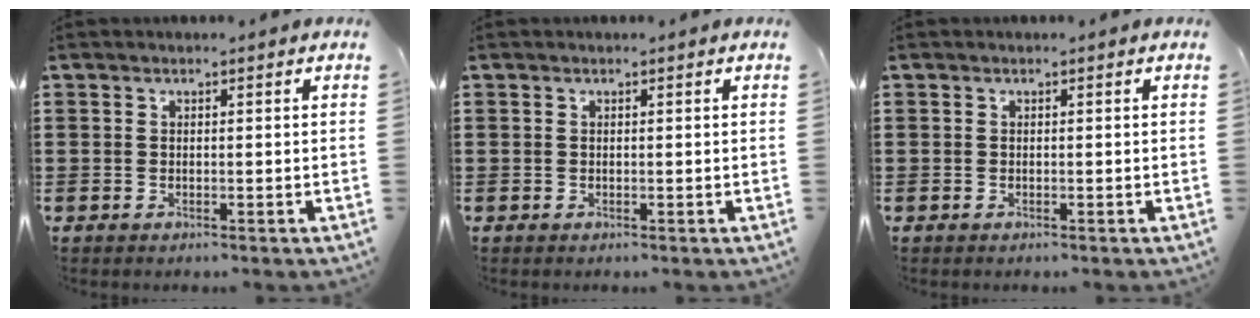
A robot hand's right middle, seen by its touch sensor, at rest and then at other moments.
{"total": 0.0}
{"total": 0.0}